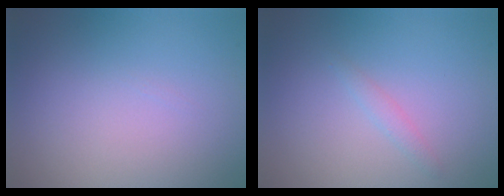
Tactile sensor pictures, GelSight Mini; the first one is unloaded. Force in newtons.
{"total": 0.8, "press": 0.8, "slide": 0.1}